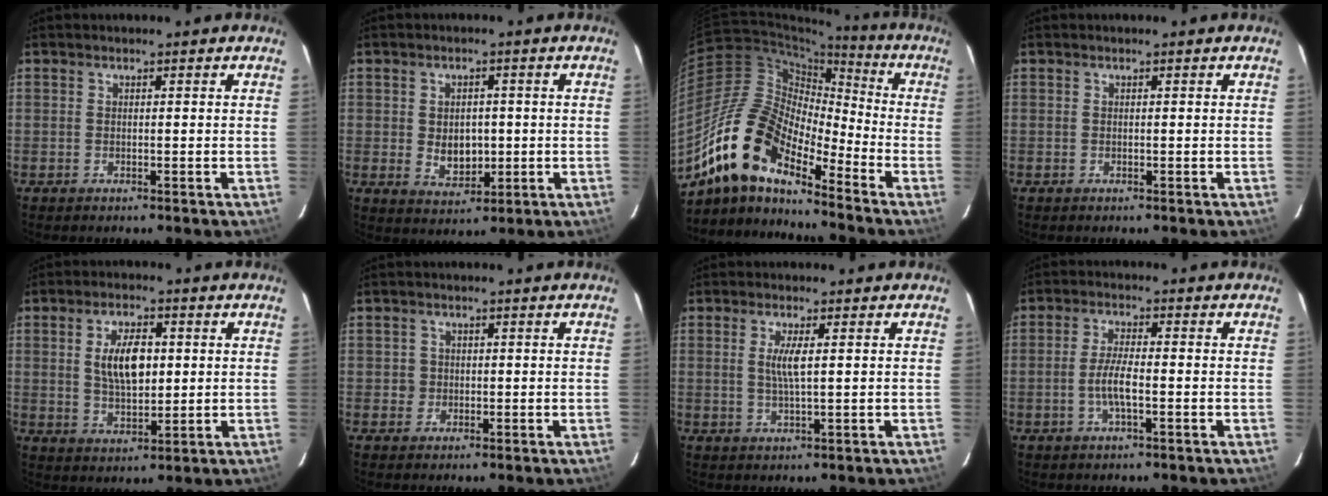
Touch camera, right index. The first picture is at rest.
{"total": 6.0, "force": [-0.4, 4.4, 4.0], "torque": [-0.071, -0.005, 0.006]}
{"total": 15.7, "force": [-12.0, 5.3, 8.6], "torque": [-0.145, -0.003, -0.241]}
{"total": 0.0}
{"total": 8.5, "force": [1.5, 4.2, 7.3], "torque": [-0.133, 0.005, 0.031]}
{"total": 1.6, "force": [-0.3, 1.6, 0.1], "torque": [-0.001, 0.002, -0.002]}
{"total": 3.4, "force": [0.6, 0.2, 3.4], "torque": [-0.066, -0.004, 0.011]}
{"total": 4.8, "force": [-1.5, 1.0, 4.4], "torque": [-0.091, -0.001, -0.028]}